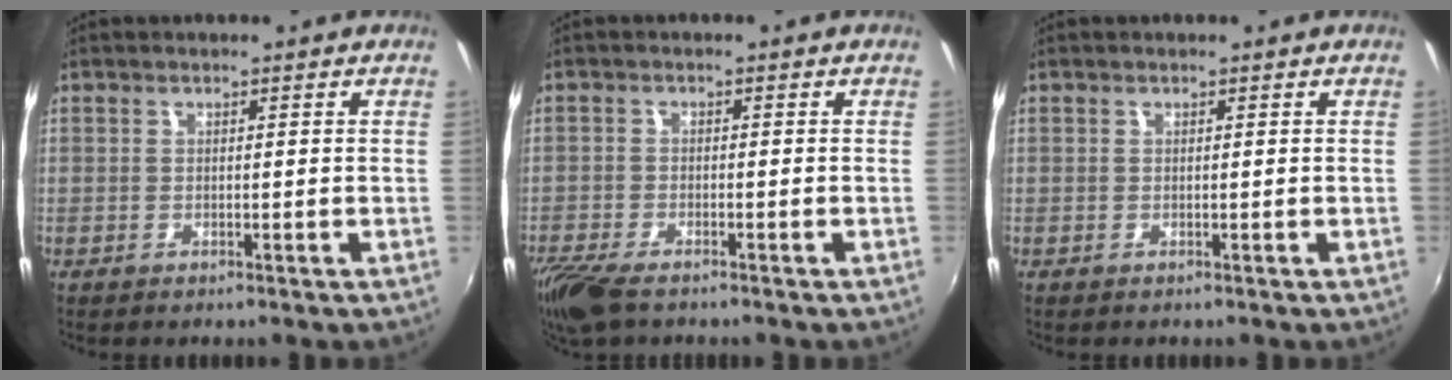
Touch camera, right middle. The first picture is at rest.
{"total": 7.2, "force": [-5.5, 2.1, 4.1], "torque": [-0.109, -0.031, -0.107]}
{"total": 0.0}